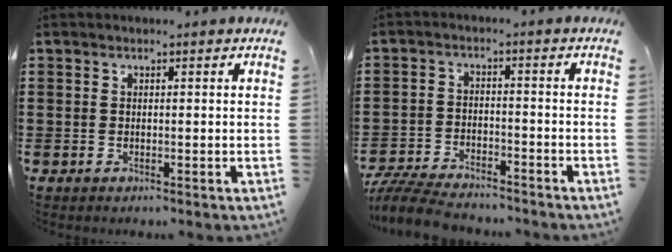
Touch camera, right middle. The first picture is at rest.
{"total": 6.5, "force": [-6.1, 1.0, 1.8], "torque": [-0.049, 0.001, -0.123]}